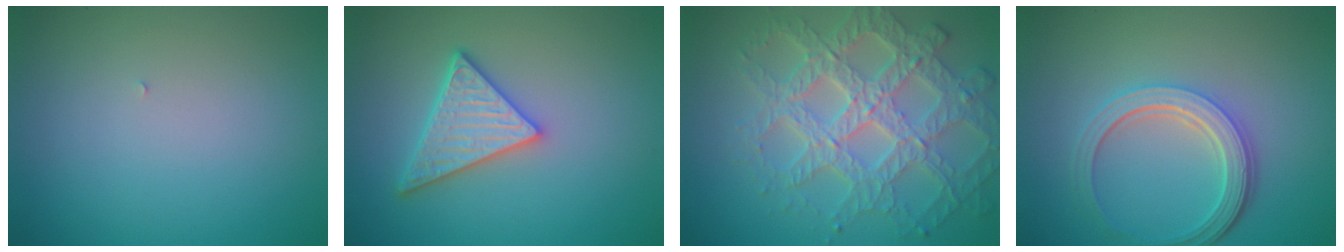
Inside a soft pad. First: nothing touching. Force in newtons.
{"total": 4.1, "press": 3.8, "slide": 1.6}
{"total": 6.2, "press": 5.6, "slide": 2.6}
{"total": 4.8, "press": 3.7, "slide": 3.1}